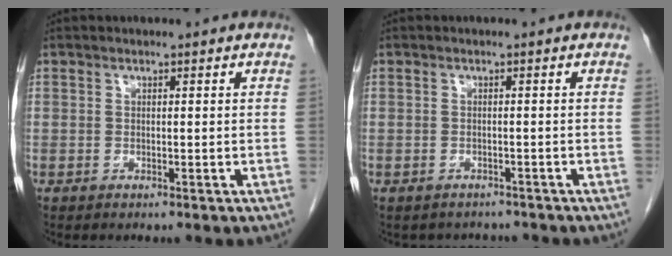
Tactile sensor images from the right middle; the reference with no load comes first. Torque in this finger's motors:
{"motor_torque": [0.01, -0.01, 0.00, 0.00]}